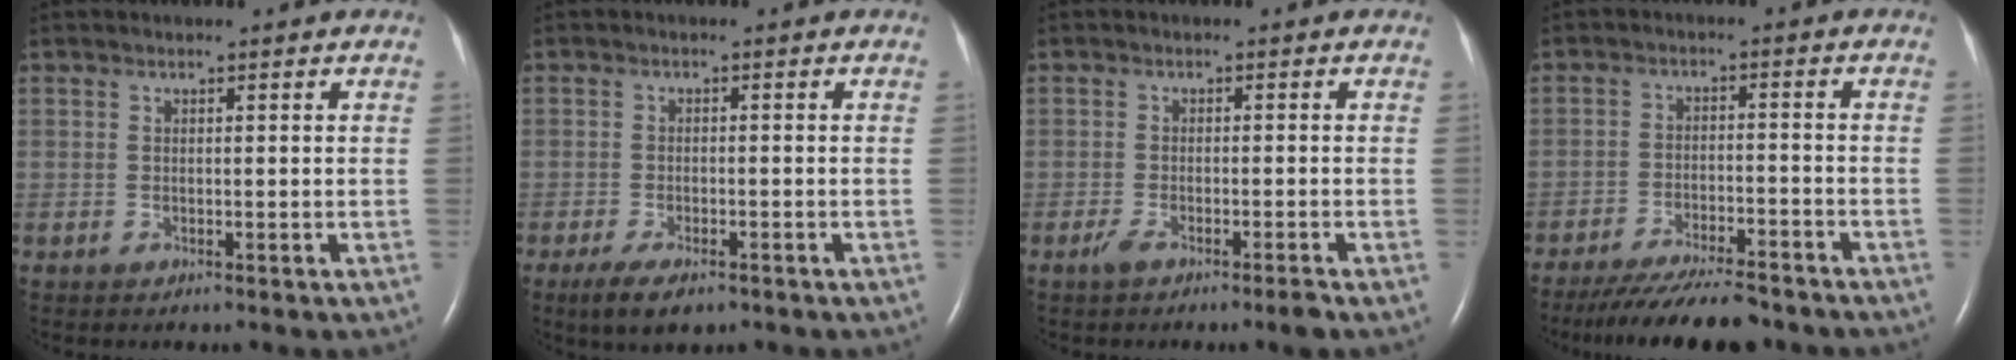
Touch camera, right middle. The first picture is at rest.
{"total": 5.1, "force": [-3.4, 1.8, 3.4], "torque": [-0.062, -0.009, -0.053]}
{"total": 2.9, "force": [-2.1, -0.1, 2.0], "torque": [-0.042, -0.006, -0.040]}
{"total": 12.4, "force": [-11.1, 1.7, 5.2], "torque": [-0.083, -0.014, -0.166]}